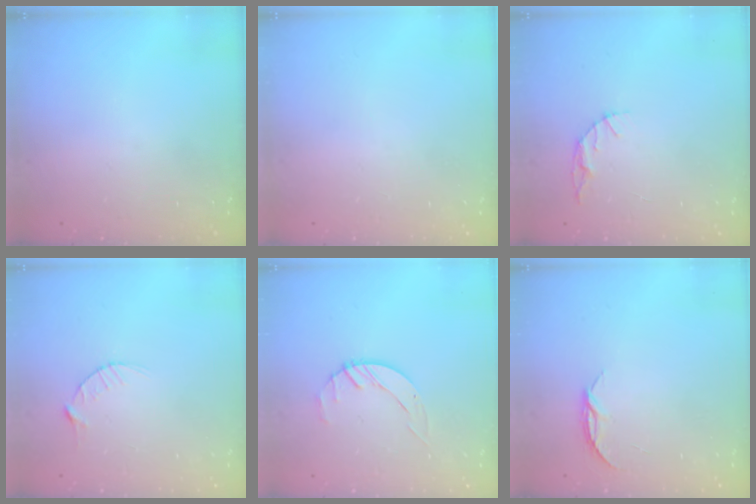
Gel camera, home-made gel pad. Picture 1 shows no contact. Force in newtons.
{"total": 0.0}
{"total": 3.5, "press": 3.5, "slide": 0.4}
{"total": 2.9, "press": 2.9, "slide": 0.4}
{"total": 2.0, "press": 2.0, "slide": 0.3}
{"total": 4.3, "press": 4.3, "slide": 0.5}